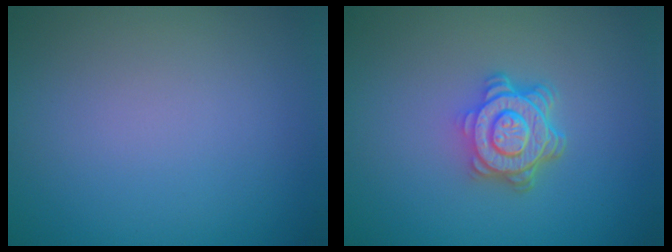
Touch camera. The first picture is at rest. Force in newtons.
{"total": 4.8, "press": 3.7, "slide": 3.1}